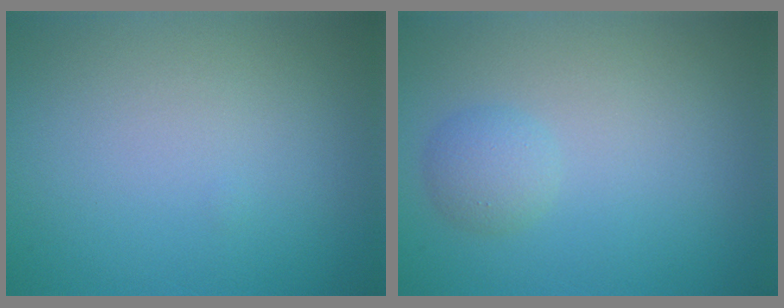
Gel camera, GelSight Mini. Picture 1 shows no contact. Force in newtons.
{"total": 1.7, "press": 1.7, "slide": 0.0}